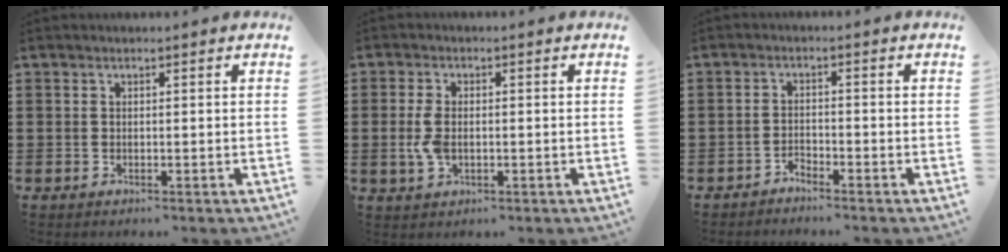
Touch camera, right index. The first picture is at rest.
{"total": 4.3, "force": [-0.3, 2.4, 3.5], "torque": [-0.098, -0.005, -0.013]}
{"total": 2.0, "force": [-2.0, 0.0, 0.0], "torque": [-0.008, 0.003, -0.042]}